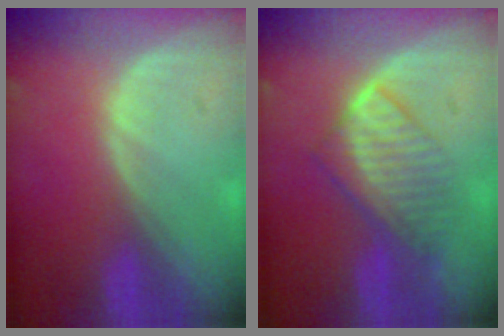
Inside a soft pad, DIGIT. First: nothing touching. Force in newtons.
{"total": 6.6, "press": 6.4, "slide": 1.8}